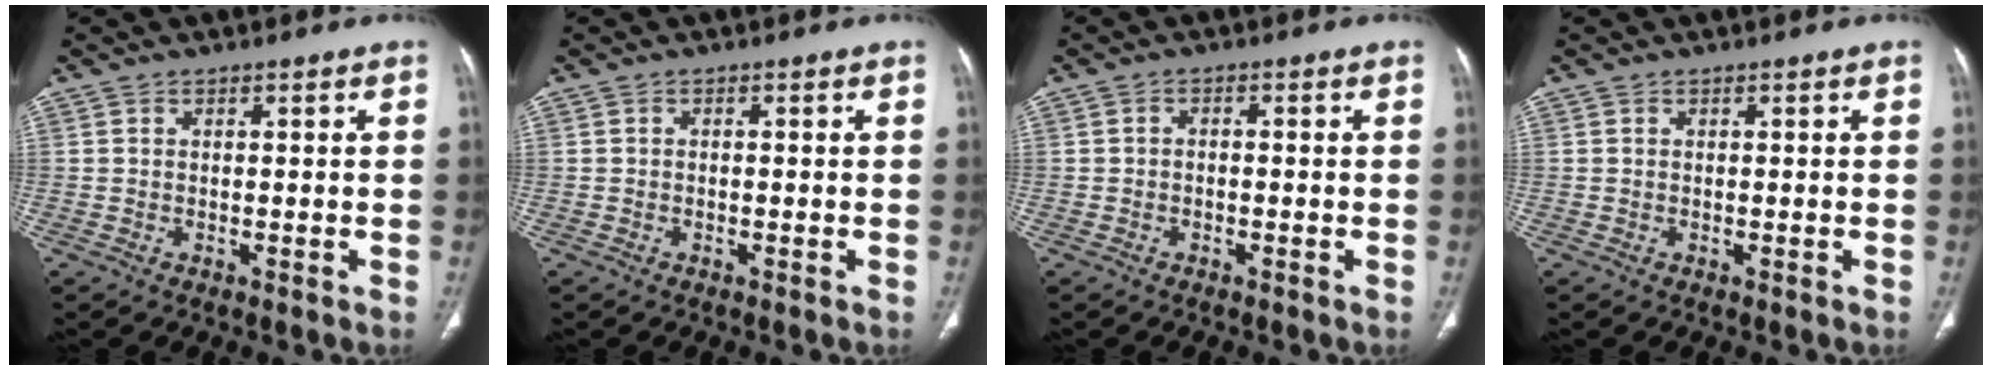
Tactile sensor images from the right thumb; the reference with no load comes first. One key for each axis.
{"total": 0.0}
{"total": 0.9, "fx": -0.4, "fy": 0.6, "fz": 0.5, "tx": -0.005, "ty": 0.005, "tz": -0.011}
{"total": 0.0}